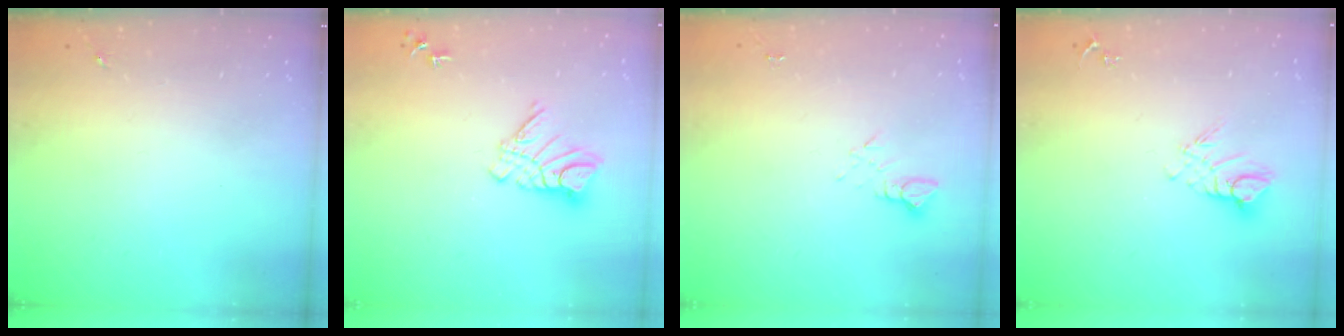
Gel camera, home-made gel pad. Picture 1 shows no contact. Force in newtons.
{"total": 10.5, "press": 10.4, "slide": 1.0}
{"total": 2.7, "press": 2.7, "slide": 0.2}
{"total": 7.9, "press": 7.8, "slide": 0.8}